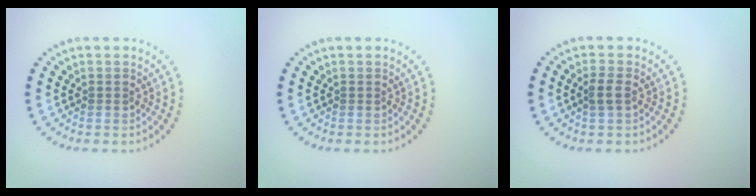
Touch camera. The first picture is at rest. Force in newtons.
{"total": 0.0}
{"total": 1.4, "press": 1.4, "slide": 0.4}